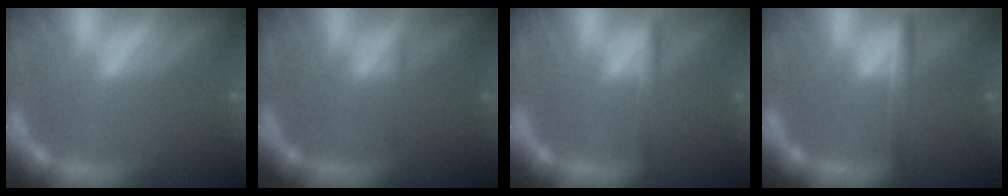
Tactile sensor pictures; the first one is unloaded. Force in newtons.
{"total": 0.9}
{"total": 1.9}
{"total": 2.5}